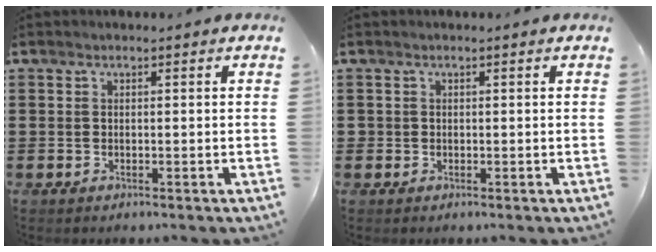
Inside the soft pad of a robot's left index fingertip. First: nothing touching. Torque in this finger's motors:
{"motor_torque": [0.05, 0.10, 0.04, -0.01]}